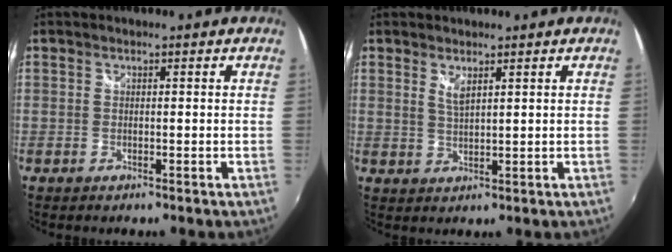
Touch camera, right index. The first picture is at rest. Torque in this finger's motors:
{"motor_torque": [0.00, 0.05, 0.01, 0.03]}